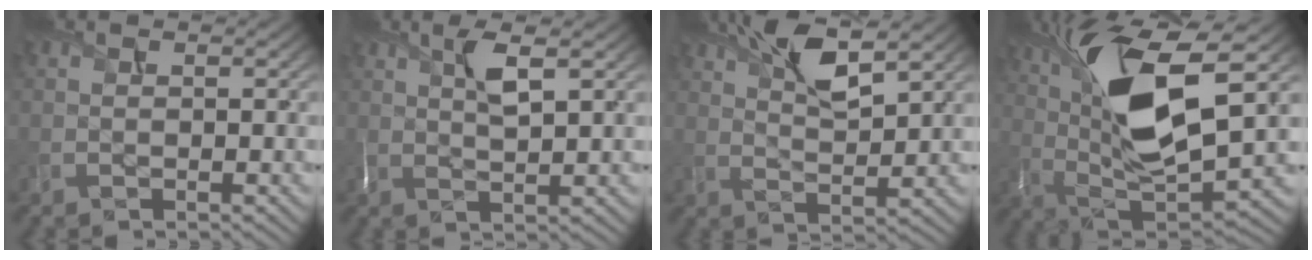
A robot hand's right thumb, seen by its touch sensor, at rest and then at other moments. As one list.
[{"total": 4.2, "force": [1.9, 0.9, 3.6], "torque": [-0.085, 0.002, 0.037]}, {"total": 8.2, "force": [4.8, 2.4, 6.2], "torque": [-0.122, 0.010, 0.093]}, {"total": 16.2, "force": [4.8, 6.0, 14.3], "torque": [-0.283, 0.003, 0.085]}]